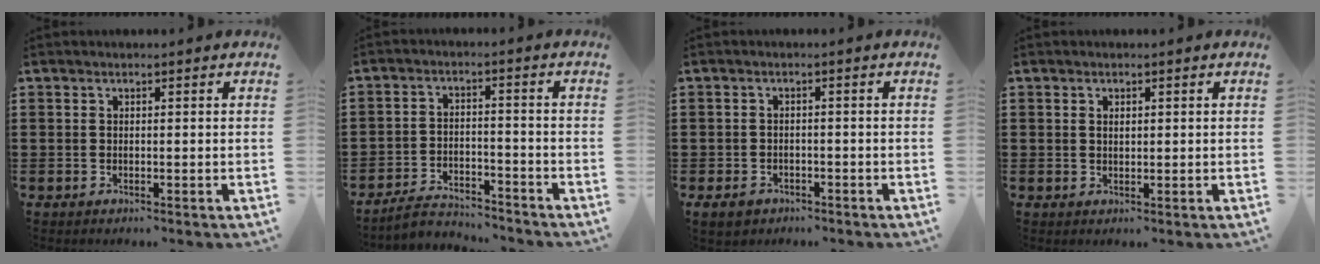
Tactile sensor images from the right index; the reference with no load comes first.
{"total": 4.2, "force": [-4.1, 0.7, 0.7], "torque": [-0.024, 0.006, -0.086]}
{"total": 2.2, "force": [-1.9, 0.9, 0.5], "torque": [-0.022, 0.001, -0.042]}
{"total": 0.7, "force": [0.1, 0.4, 0.6], "torque": [-0.012, 0.002, 0.001]}